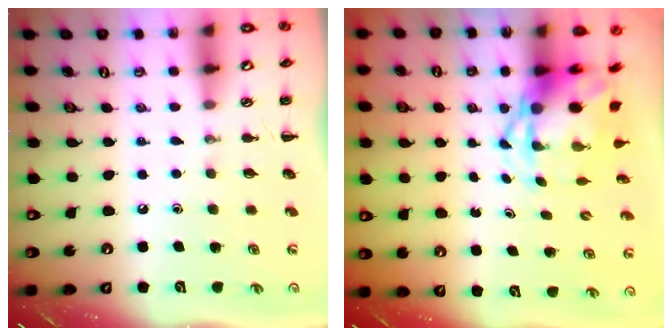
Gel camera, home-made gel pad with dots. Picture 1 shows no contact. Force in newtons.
{"total": 4.7, "press": 4.5, "slide": 1.1}